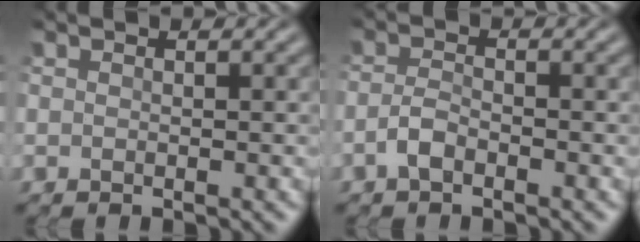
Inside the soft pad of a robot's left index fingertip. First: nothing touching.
{"total": 1.7, "force": [-1.1, 0.5, 1.2], "torque": [-0.030, 0.007, -0.025]}